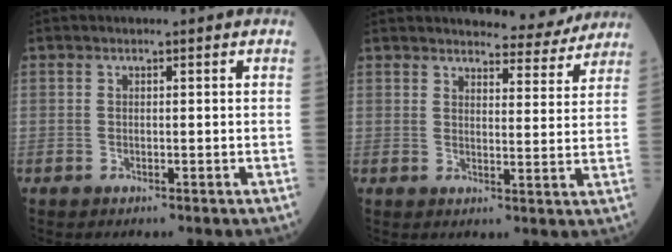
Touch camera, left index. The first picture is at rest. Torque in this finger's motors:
{"motor_torque": [0.99, -1.15, 0.35, 0.06]}